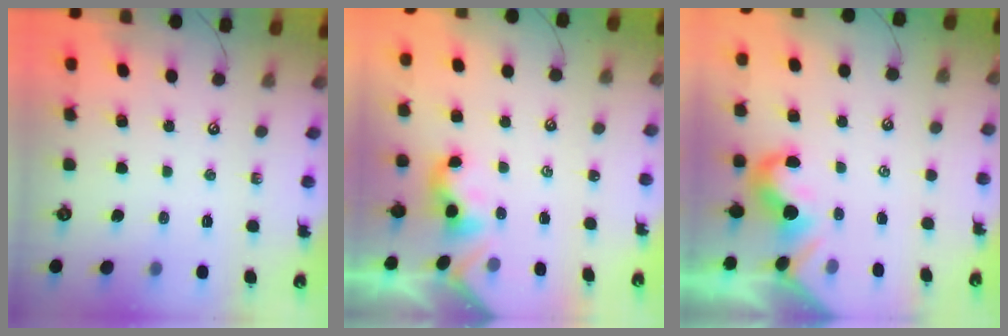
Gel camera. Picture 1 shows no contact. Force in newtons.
{"total": 2.1, "press": 2.1, "slide": 0.3}
{"total": 1.4, "press": 1.2, "slide": 0.8}